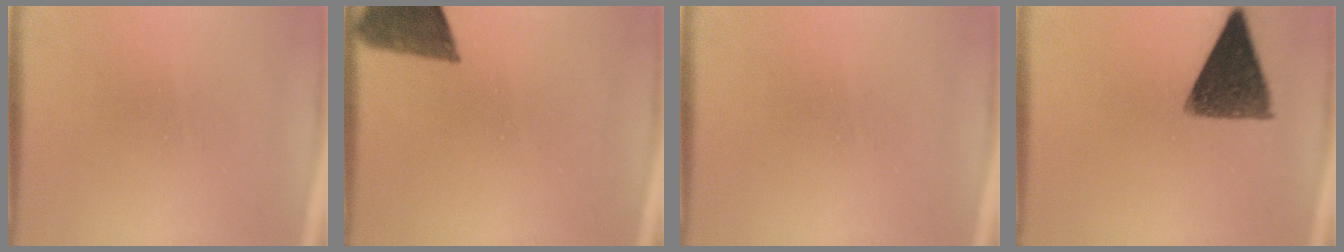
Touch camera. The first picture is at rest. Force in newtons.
{"total": 9.0}
{"total": 0.0}
{"total": 11.7}